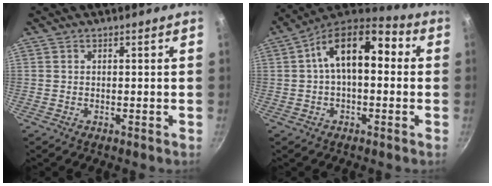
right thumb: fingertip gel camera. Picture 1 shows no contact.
{"total": 14.7, "force": [2.1, 8.0, 12.2], "torque": [-0.179, 0.045, 0.023]}